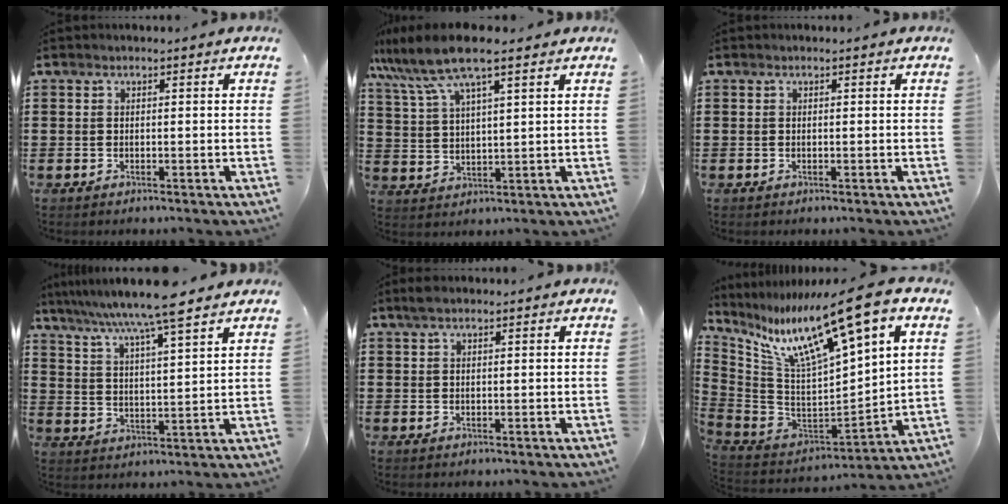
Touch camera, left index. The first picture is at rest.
{"total": 9.0, "force": [6.6, 1.6, 5.9], "torque": [-0.134, -0.012, 0.118]}
{"total": 0.0}
{"total": 7.9, "force": [6.7, -0.2, 4.1], "torque": [-0.102, -0.030, 0.113]}
{"total": 1.3, "force": [0.8, 0.4, 1.0], "torque": [-0.021, 0.002, 0.013]}
{"total": 14.3, "force": [8.5, 2.4, 11.2], "torque": [-0.217, -0.052, 0.136]}